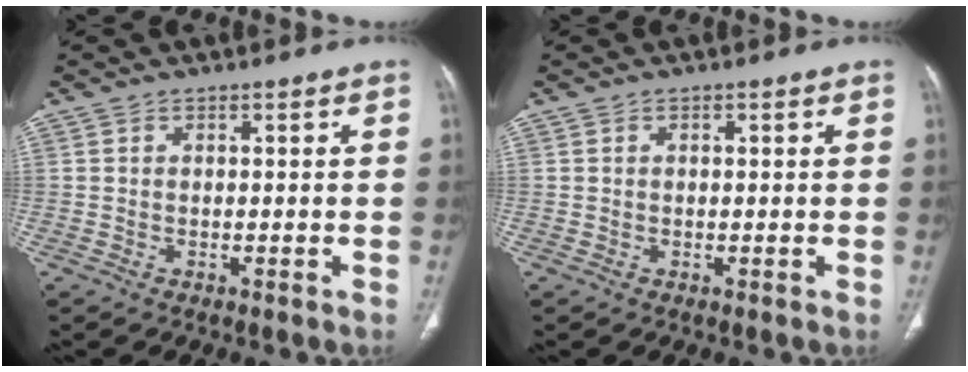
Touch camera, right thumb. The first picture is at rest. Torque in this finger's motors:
{"motor_torque": [-0.49, 0.21, -0.26, 0.07, 0.06]}